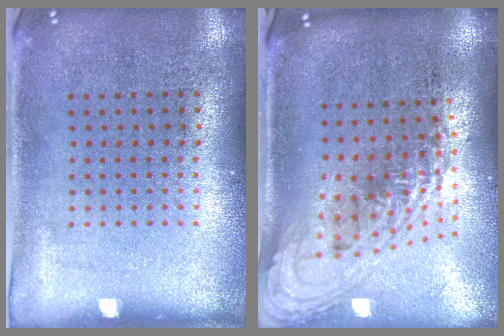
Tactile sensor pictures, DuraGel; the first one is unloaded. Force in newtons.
{"total": 2.2, "press": 1.6, "slide": 1.5}